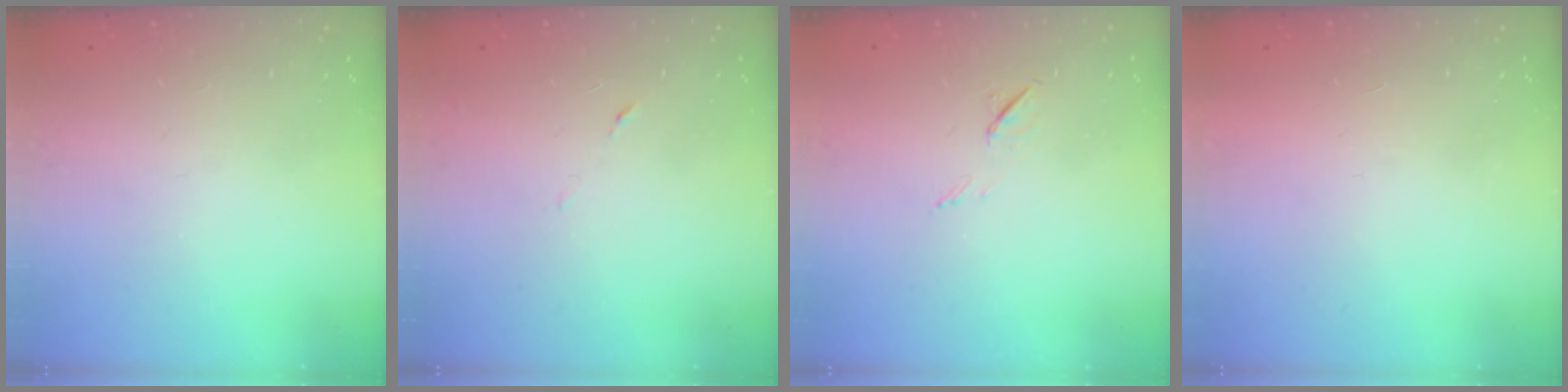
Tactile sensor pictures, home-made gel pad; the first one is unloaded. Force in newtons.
{"total": 5.3, "press": 5.3, "slide": 0.6}
{"total": 5.5, "press": 5.3, "slide": 1.5}
{"total": 1.7, "press": 1.7, "slide": 0.1}